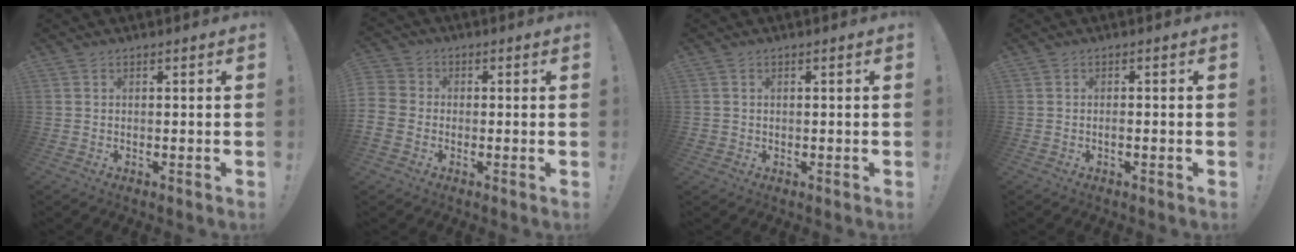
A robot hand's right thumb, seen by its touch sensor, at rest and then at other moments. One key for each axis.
{"total": 6.5, "fx": -2.1, "fy": 5.7, "fz": 2.2, "tx": -0.046, "ty": 0.019, "tz": -0.037}
{"total": 1.2, "fx": 0.3, "fy": 1.1, "fz": 0.2, "tx": -0.004, "ty": 0.003, "tz": 0.006}
{"total": 0.9, "fx": -0.5, "fy": 0.2, "fz": 0.7, "tx": -0.013, "ty": 0.002, "tz": -0.010}